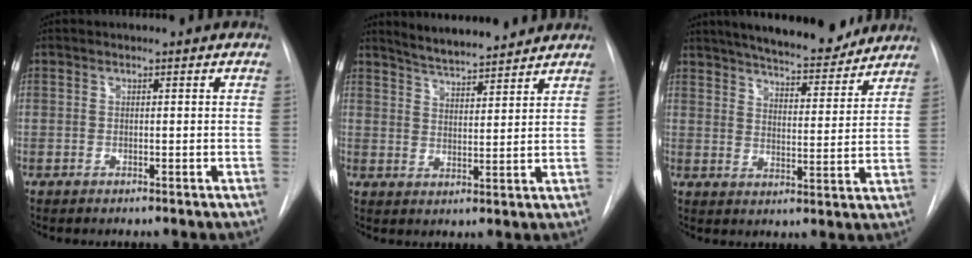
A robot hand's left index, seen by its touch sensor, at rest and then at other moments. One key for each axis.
{"total": 9.0, "fx": 8.5, "fy": 0.9, "fz": 2.8, "tx": -0.050, "ty": 0.009, "tz": 0.134}
{"total": 17.2, "fx": 15.2, "fy": 3.6, "fz": 7.1, "tx": -0.109, "ty": -0.002, "tz": 0.210}